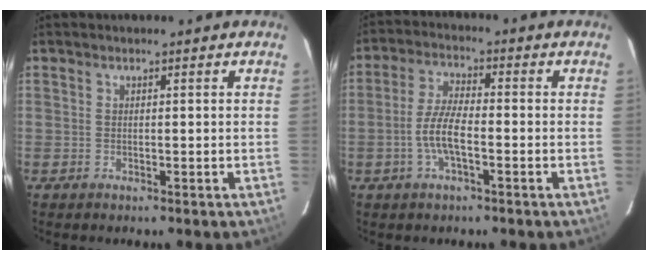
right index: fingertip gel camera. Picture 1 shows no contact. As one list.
[{"total": 6.2, "force": [-2.1, 1.6, 5.6], "torque": [-0.119, 0.005, -0.043]}]